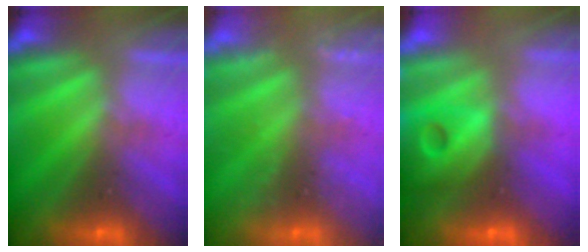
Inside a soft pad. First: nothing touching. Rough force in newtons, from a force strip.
{"total": 2.4}
{"total": 7.7}